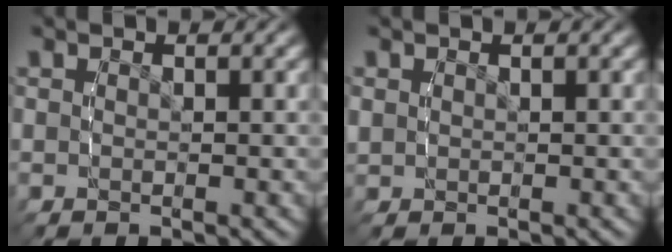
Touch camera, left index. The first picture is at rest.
{"total": 0.7, "force": [0.2, 0.7, 0.0], "torque": [-0.011, -0.004, 0.009]}